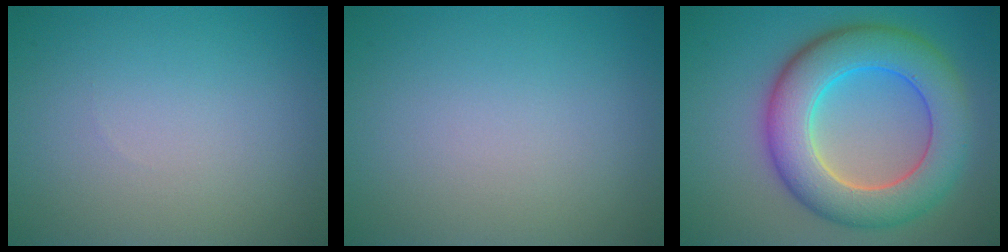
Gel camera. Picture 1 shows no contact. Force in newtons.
{"total": 0.0}
{"total": 9.3, "press": 9.3, "slide": 0.5}